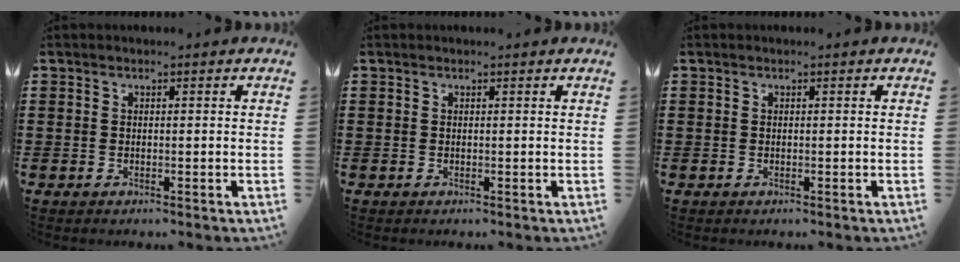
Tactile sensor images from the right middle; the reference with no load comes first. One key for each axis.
{"total": 0.0}
{"total": 0.0}